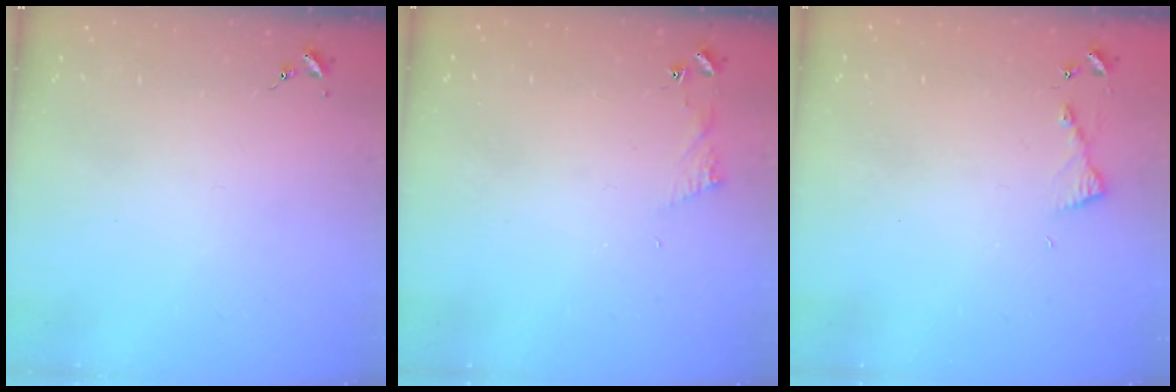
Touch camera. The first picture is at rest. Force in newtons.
{"total": 5.6, "press": 5.6, "slide": 0.7}
{"total": 5.5, "press": 5.4, "slide": 0.4}